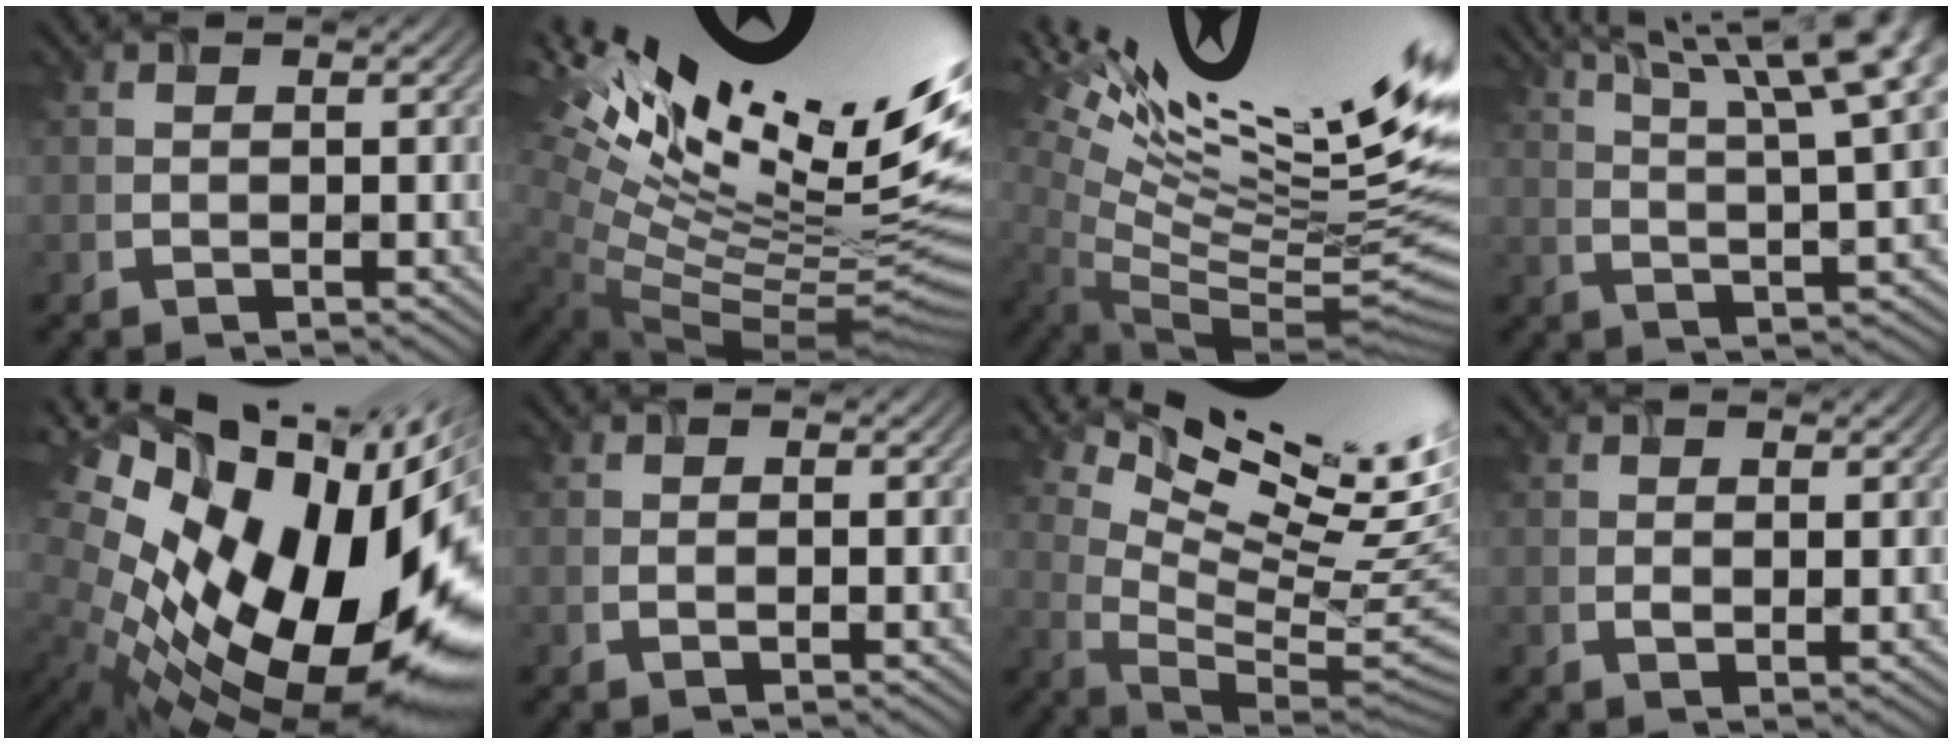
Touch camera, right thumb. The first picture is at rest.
{"total": 20.2, "force": [9.7, 7.0, 16.3], "torque": [-0.240, 0.016, 0.161]}
{"total": 18.7, "force": [7.4, 4.6, 16.5], "torque": [-0.223, 0.020, 0.126]}
{"total": 14.2, "force": [7.8, 3.5, 11.4], "torque": [-0.171, 0.010, 0.115]}
{"total": 21.2, "force": [-1.4, 11.5, 17.7], "torque": [-0.309, -0.067, 0.000]}
{"total": 0.0}
{"total": 15.0, "force": [9.2, 3.3, 11.3], "torque": [-0.184, 0.000, 0.142]}
{"total": 1.9, "force": [1.2, 0.8, 1.3], "torque": [-0.023, 0.001, 0.025]}